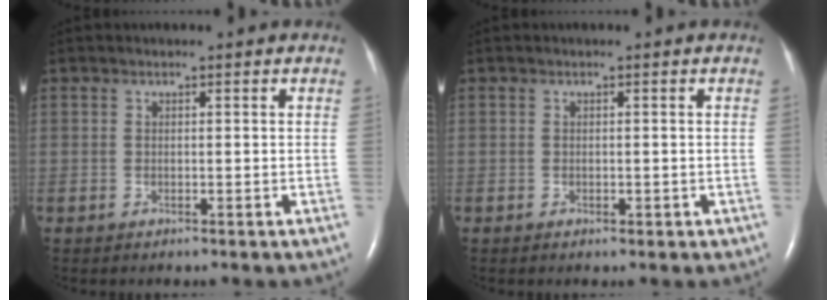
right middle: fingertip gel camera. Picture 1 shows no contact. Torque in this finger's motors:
{"motor_torque": [0.00, -0.03, -0.07, -0.01]}